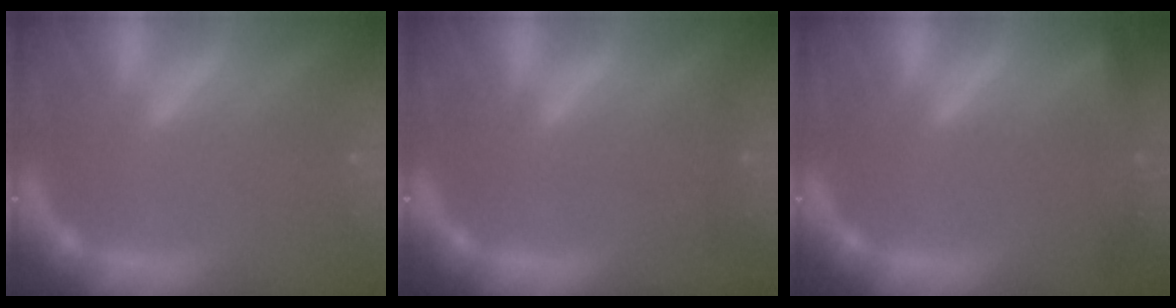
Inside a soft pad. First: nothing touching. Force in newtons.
{"total": 0.9}
{"total": 3.5}